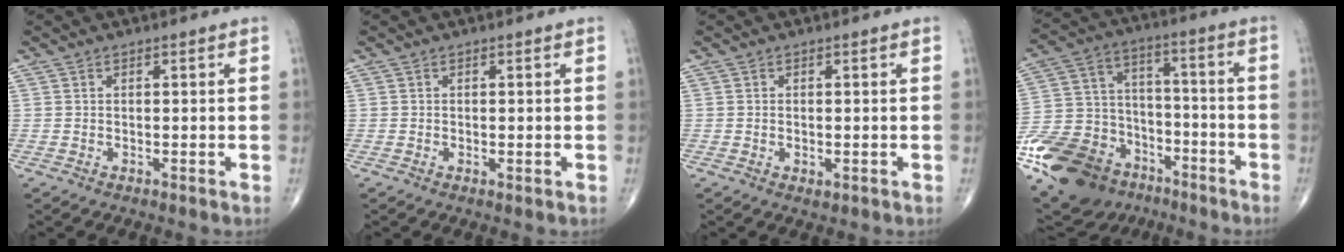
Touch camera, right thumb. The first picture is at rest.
{"total": 0.6, "force": [-0.1, 0.2, 0.6], "torque": [-0.012, -0.003, -0.001]}
{"total": 1.5, "force": [-0.3, 0.8, 1.2], "torque": [-0.022, -0.003, -0.001]}
{"total": 23.9, "force": [-13.9, 16.2, 10.8], "torque": [-0.213, 0.081, -0.231]}